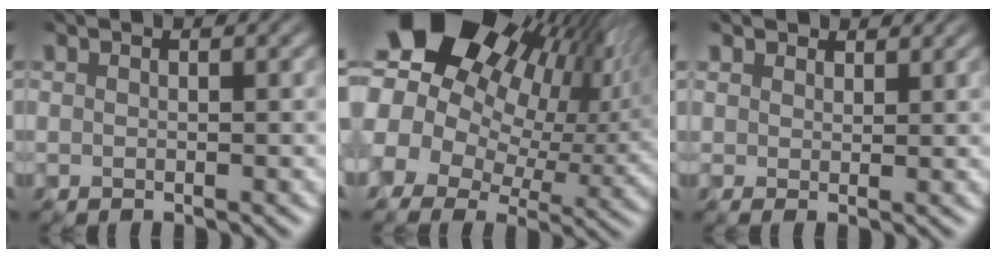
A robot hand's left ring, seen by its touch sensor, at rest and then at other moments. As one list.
[{"total": 17.2, "force": [5.8, 11.6, 11.2], "torque": [-0.178, 0.028, 0.101]}, {"total": 1.7, "force": [1.2, 1.0, 0.5], "torque": [-0.010, -0.002, 0.018]}]